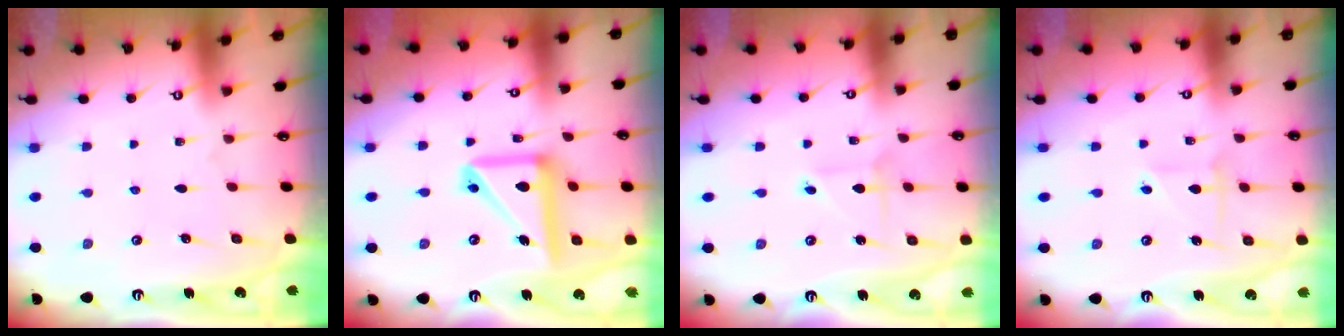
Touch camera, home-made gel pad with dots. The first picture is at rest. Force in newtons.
{"total": 14.8, "press": 14.6, "slide": 2.1}
{"total": 3.1, "press": 3.1, "slide": 0.3}
{"total": 4.6, "press": 4.5, "slide": 0.4}